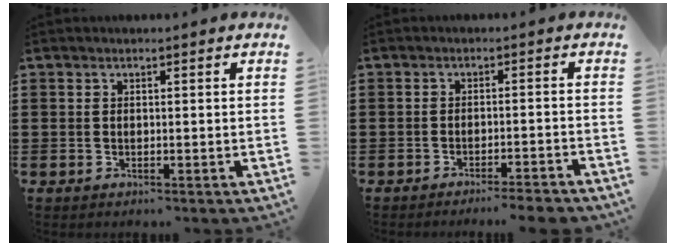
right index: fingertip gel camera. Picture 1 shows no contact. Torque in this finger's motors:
{"motor_torque": [0.24, -0.16, 0.38, 0.06]}